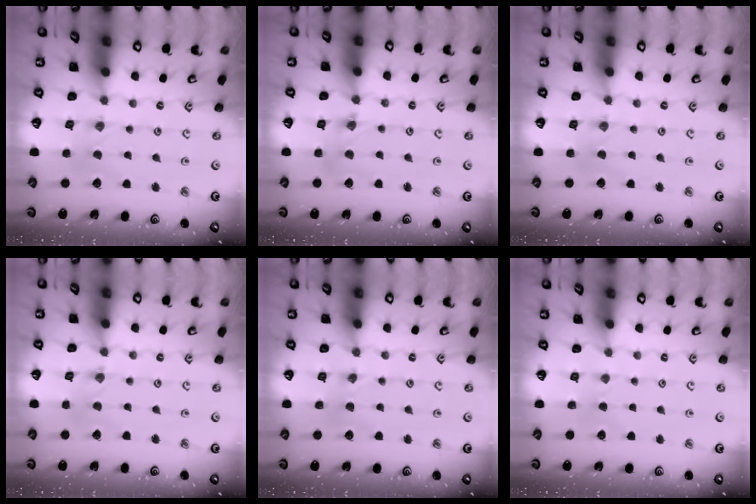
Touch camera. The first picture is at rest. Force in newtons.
{"total": 2.5, "press": 2.4, "slide": 0.3}
{"total": 0.9, "press": 0.9, "slide": 0.2}
{"total": 1.4, "press": 1.3, "slide": 0.3}
{"total": 2.2, "press": 2.2, "slide": 0.4}
{"total": 1.7, "press": 1.6, "slide": 0.4}